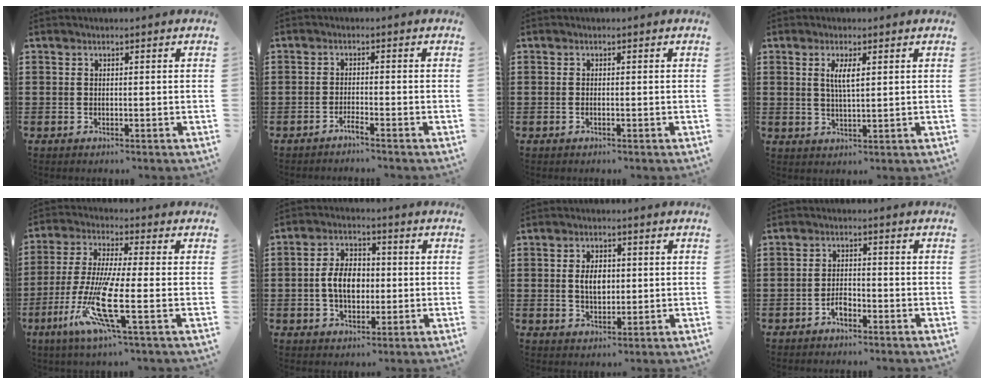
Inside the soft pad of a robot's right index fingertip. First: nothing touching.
{"total": 1.6, "force": [-1.5, -0.2, 0.5], "torque": [-0.011, 0.003, -0.029]}
{"total": 0.5, "force": [-0.3, -0.1, 0.4], "torque": [-0.009, -0.006, -0.004]}
{"total": 3.4, "force": [1.1, 0.8, 3.2], "torque": [-0.066, 0.004, 0.016]}
{"total": 12.1, "force": [-4.6, 1.5, 11.1], "torque": [-0.239, -0.017, -0.089]}
{"total": 6.6, "force": [-0.5, 4.3, 5.1], "torque": [-0.103, 0.006, -0.016]}
{"total": 4.2, "force": [0.2, 2.5, 3.4], "torque": [-0.063, 0.005, 0.001]}
{"total": 2.5, "force": [-1.7, 0.9, 1.6], "torque": [-0.034, 0.002, -0.034]}